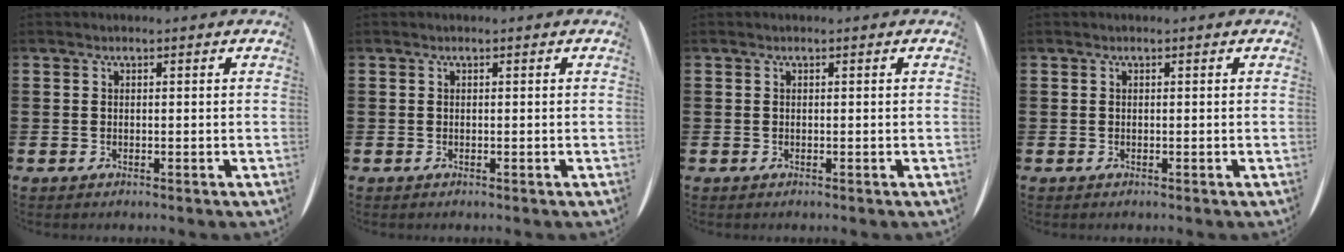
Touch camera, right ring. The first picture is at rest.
{"total": 0.0}
{"total": 0.0}
{"total": 0.0}